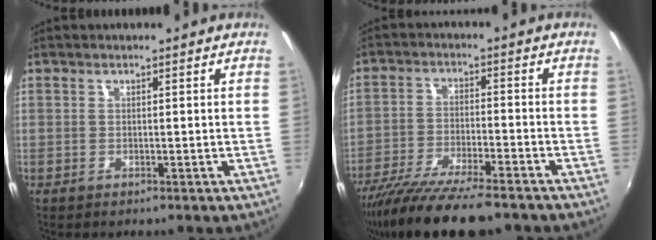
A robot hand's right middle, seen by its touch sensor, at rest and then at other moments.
{"total": 14.4, "force": [-11.9, 1.4, 7.9], "torque": [-0.160, -0.046, -0.204]}